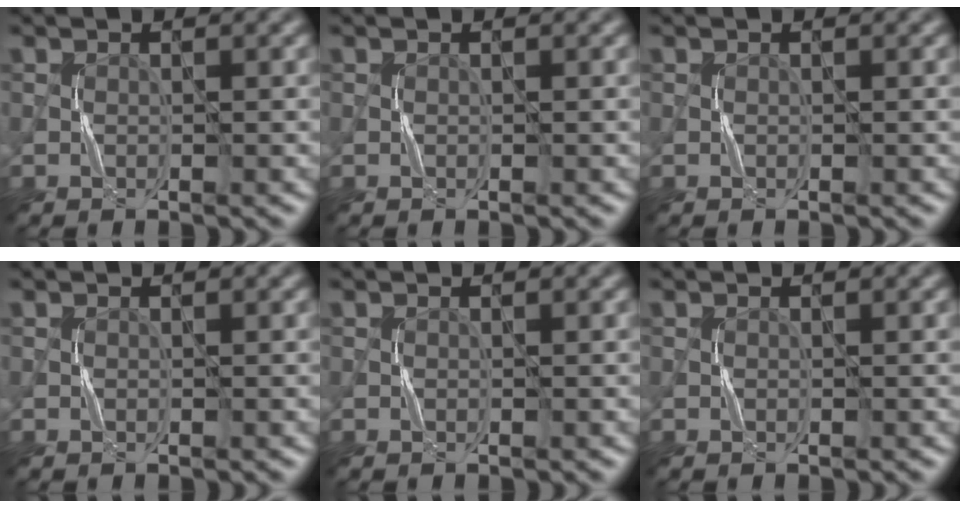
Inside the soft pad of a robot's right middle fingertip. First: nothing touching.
{"total": 0.0}
{"total": 0.0}
{"total": 0.0}
{"total": 0.0}
{"total": 0.0}